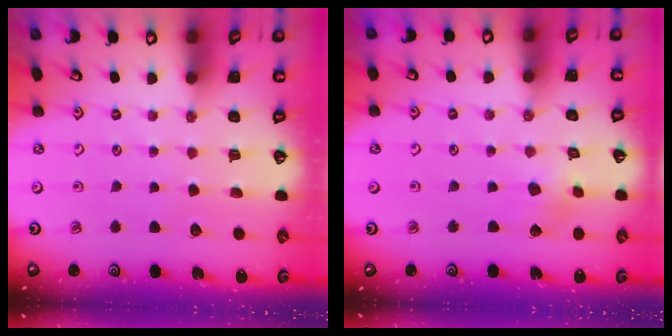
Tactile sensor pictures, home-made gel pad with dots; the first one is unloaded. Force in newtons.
{"total": 2.8, "press": 2.7, "slide": 0.8}